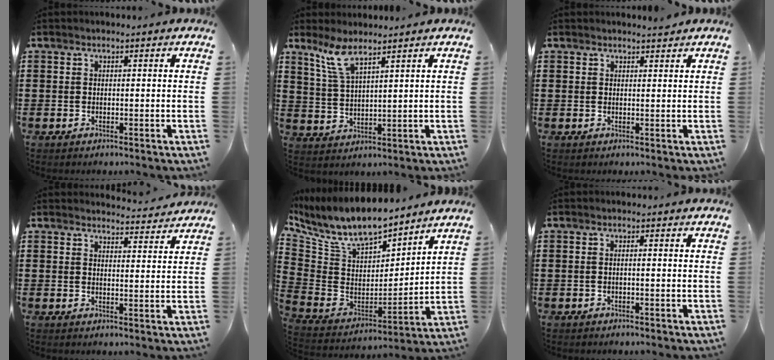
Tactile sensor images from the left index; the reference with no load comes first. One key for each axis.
{"total": 6.1, "fx": 4.6, "fy": 1.0, "fz": 3.9, "tx": -0.089, "ty": -0.006, "tz": 0.083}
{"total": 1.5, "fx": 1.4, "fy": 0.3, "fz": 0.3, "tx": -0.009, "ty": 0.001, "tz": 0.028}
{"total": 3.1, "fx": 3.1, "fy": 0.2, "fz": 0.3, "tx": -0.007, "ty": -0.016, "tz": 0.056}
{"total": 9.7, "fx": 8.3, "fy": 3.1, "fz": 3.9, "tx": -0.118, "ty": -0.053, "tz": 0.147}
{"total": 0.8, "fx": -0.4, "fy": 0.0, "fz": 0.7, "tx": -0.012, "ty": -0.004, "tz": -0.007}